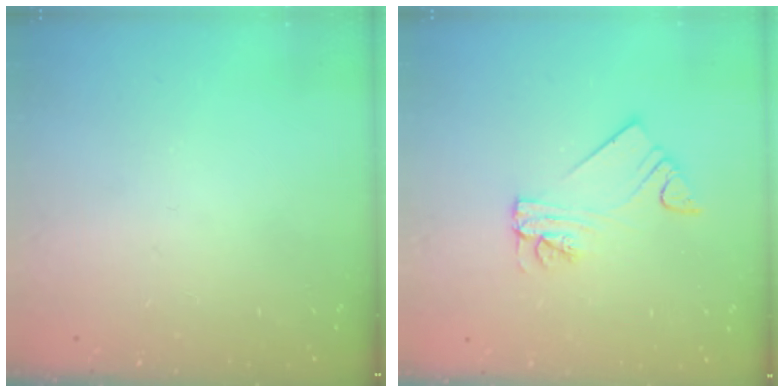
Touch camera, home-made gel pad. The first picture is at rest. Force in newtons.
{"total": 4.5, "press": 4.5, "slide": 0.3}